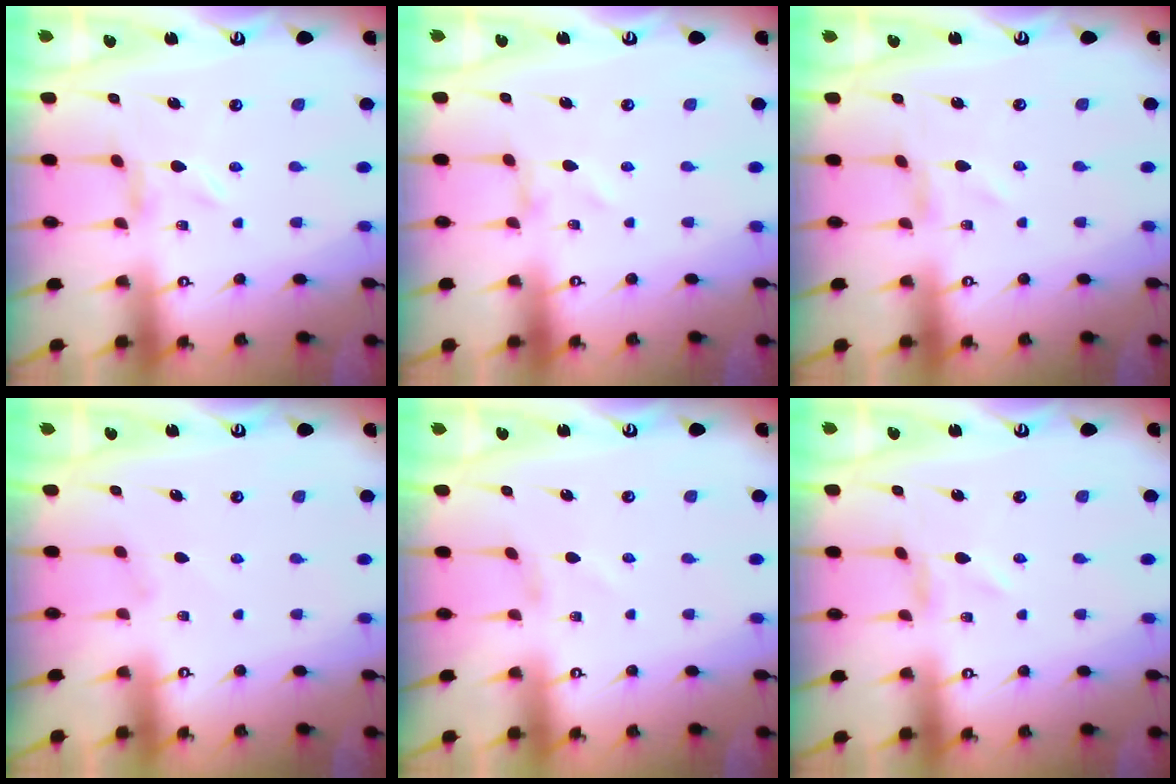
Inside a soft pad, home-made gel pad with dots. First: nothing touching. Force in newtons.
{"total": 0.9, "press": 0.9, "slide": 0.1}
{"total": 0.8, "press": 0.8, "slide": 0.1}
{"total": 0.0}
{"total": 0.9, "press": 0.8, "slide": 0.2}
{"total": 0.0}